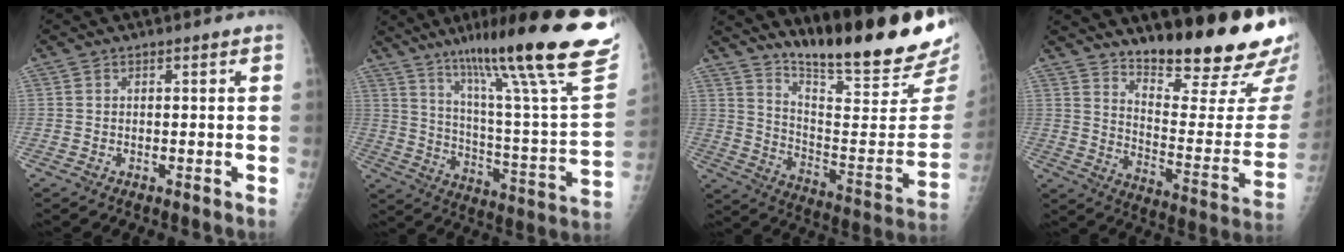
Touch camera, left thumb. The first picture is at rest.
{"total": 31.1, "force": [20.5, 3.3, 23.1], "torque": [-0.321, -0.074, 0.309]}
{"total": 25.0, "force": [20.7, 2.8, 13.6], "torque": [-0.186, -0.156, 0.306]}
{"total": 23.3, "force": [17.8, 4.6, 14.4], "torque": [-0.179, -0.137, 0.256]}